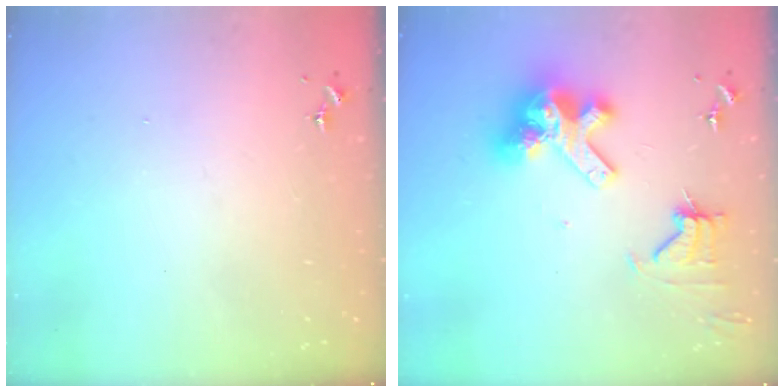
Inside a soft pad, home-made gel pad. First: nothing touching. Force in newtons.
{"total": 15.4, "press": 15.3, "slide": 1.7}